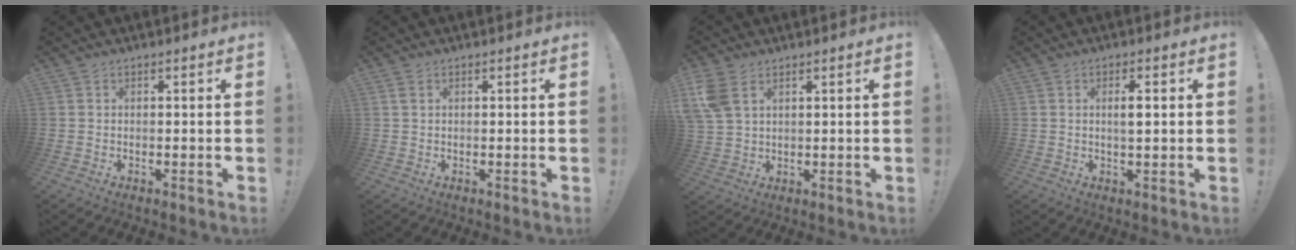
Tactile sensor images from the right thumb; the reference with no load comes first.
{"total": 1.0, "force": [0.5, 0.4, 0.8], "torque": [-0.020, 0.003, 0.009]}
{"total": 7.5, "force": [3.4, 4.8, 4.6], "torque": [-0.091, -0.007, 0.068]}
{"total": 3.2, "force": [0.6, 0.7, 3.1], "torque": [-0.038, -0.007, 0.004]}